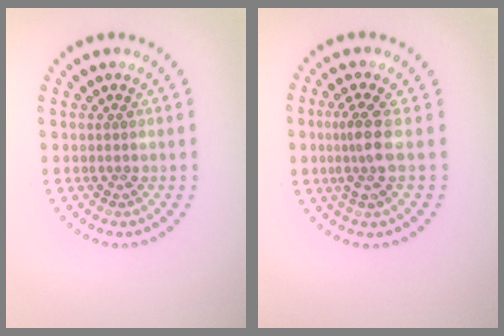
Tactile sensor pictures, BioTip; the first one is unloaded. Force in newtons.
{"total": 2.6, "press": 2.0, "slide": 1.6}